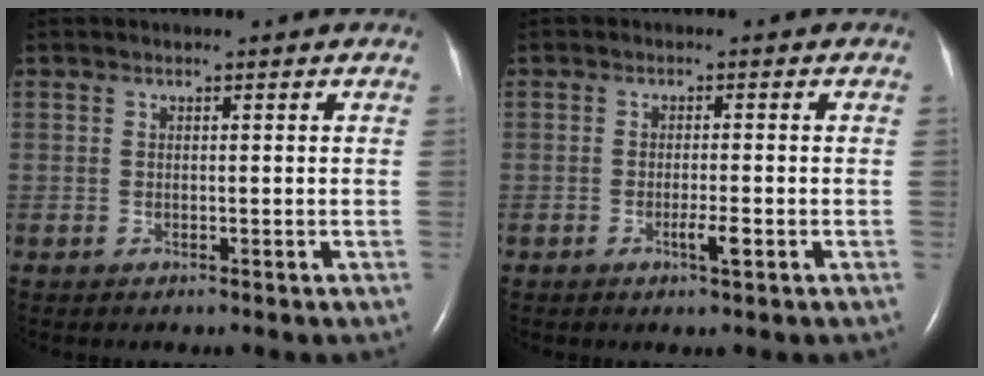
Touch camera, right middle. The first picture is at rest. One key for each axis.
{"total": 2.2, "fx": -0.9, "fy": 0.1, "fz": 2.0, "tx": -0.038, "ty": -0.003, "tz": -0.016}